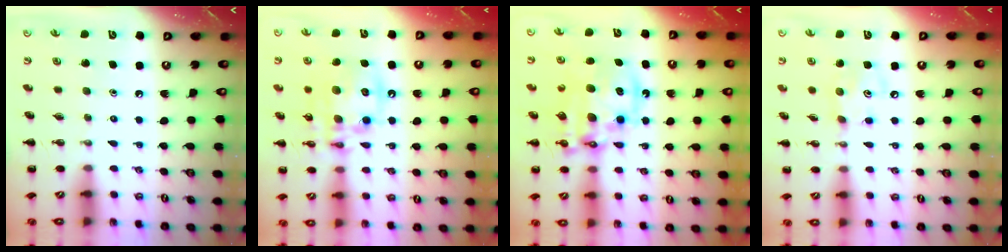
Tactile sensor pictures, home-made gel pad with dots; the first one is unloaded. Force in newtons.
{"total": 14.3, "press": 14.0, "slide": 3.2}
{"total": 15.1, "press": 14.6, "slide": 3.7}
{"total": 4.9, "press": 4.9, "slide": 0.5}